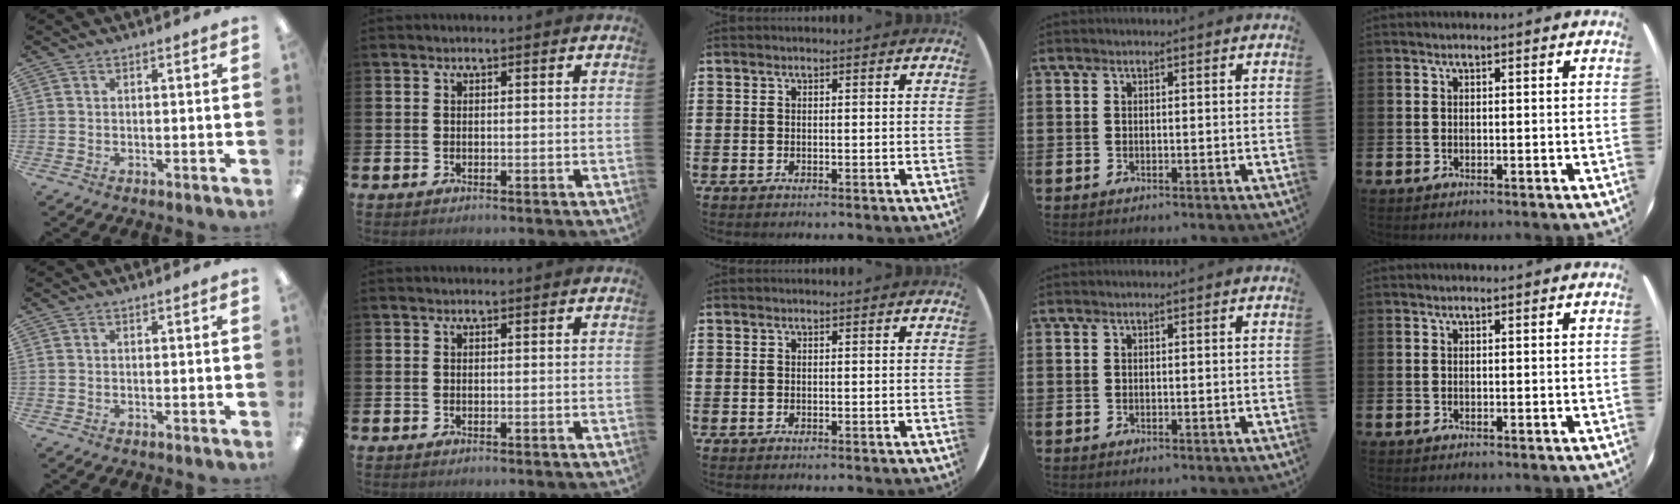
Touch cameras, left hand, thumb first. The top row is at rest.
{}